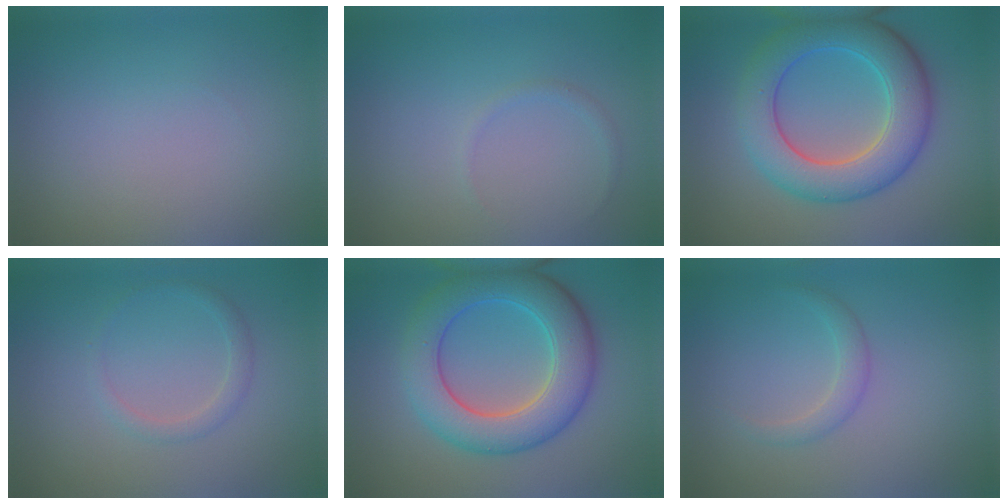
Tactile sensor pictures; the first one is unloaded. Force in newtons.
{"total": 0.7, "press": 0.7, "slide": 0.1}
{"total": 7.9, "press": 7.9, "slide": 0.1}
{"total": 1.5, "press": 1.5, "slide": 0.2}
{"total": 7.9, "press": 7.9, "slide": 0.1}
{"total": 1.6, "press": 1.6, "slide": 0.1}